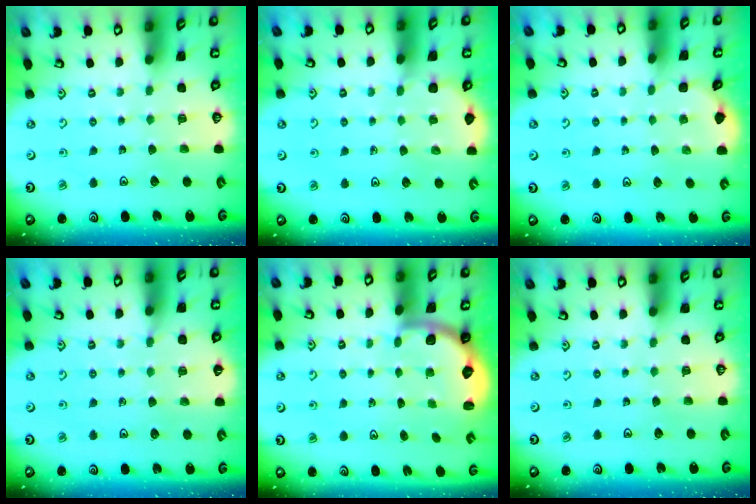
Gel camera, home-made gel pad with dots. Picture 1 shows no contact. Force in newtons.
{"total": 2.4, "press": 2.4, "slide": 0.1}
{"total": 0.9, "press": 0.9, "slide": 0.1}
{"total": 3.6, "press": 3.6, "slide": 0.4}
{"total": 2.6, "press": 2.3, "slide": 1.2}
{"total": 0.0}